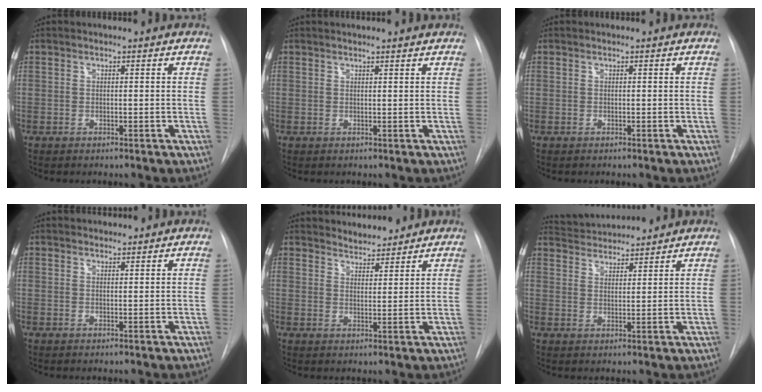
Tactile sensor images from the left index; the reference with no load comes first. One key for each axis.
{"total": 3.3, "fx": 3.0, "fy": -0.2, "fz": 1.2, "tx": -0.017, "ty": 0.011, "tz": 0.030}
{"total": 0.0}
{"total": 2.2, "fx": 2.1, "fy": 0.5, "fz": 0.3, "tx": -0.004, "ty": 0.016, "tz": 0.033}
{"total": 4.9, "fx": 4.8, "fy": 1.2, "fz": 0.3, "tx": -0.004, "ty": 0.005, "tz": 0.070}
{"total": 7.7, "fx": 7.5, "fy": 0.8, "fz": 1.3, "tx": -0.031, "ty": 0.021, "tz": 0.122}